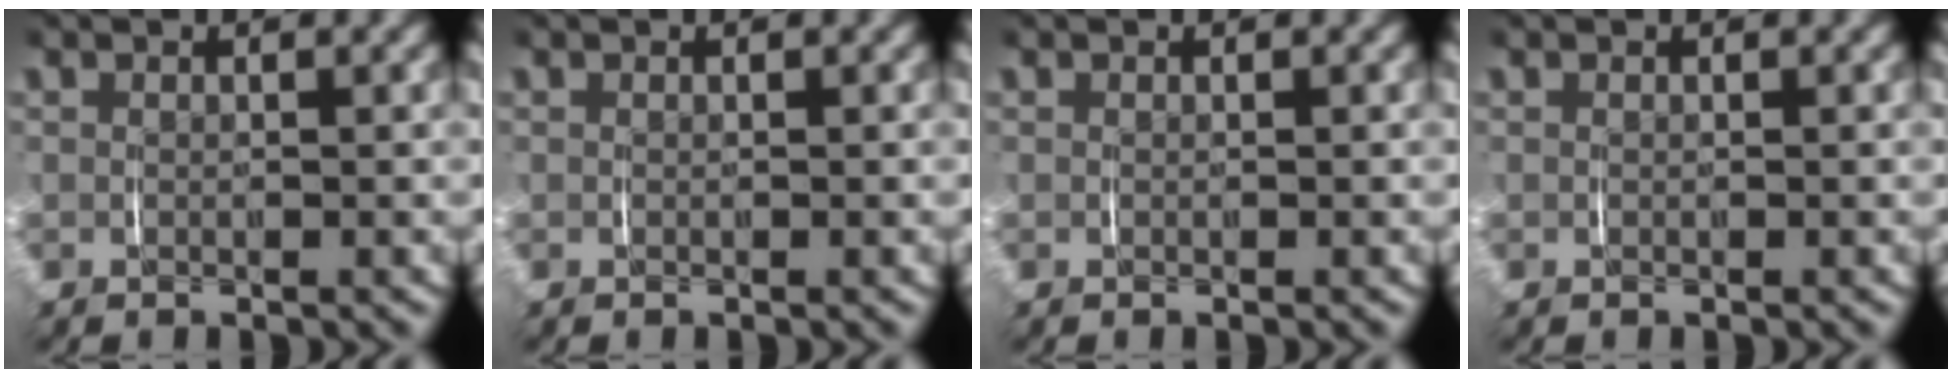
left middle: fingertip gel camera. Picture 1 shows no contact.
{"total": 0.0}
{"total": 0.0}
{"total": 0.0}